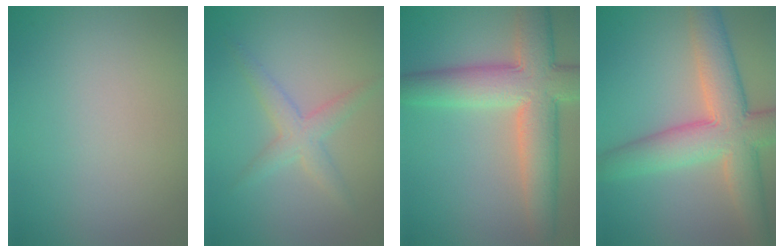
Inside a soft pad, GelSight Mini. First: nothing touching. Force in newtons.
{"total": 2.5, "press": 2.5, "slide": 0.1}
{"total": 9.0, "press": 9.0, "slide": 0.4}
{"total": 8.5, "press": 8.5, "slide": 0.5}